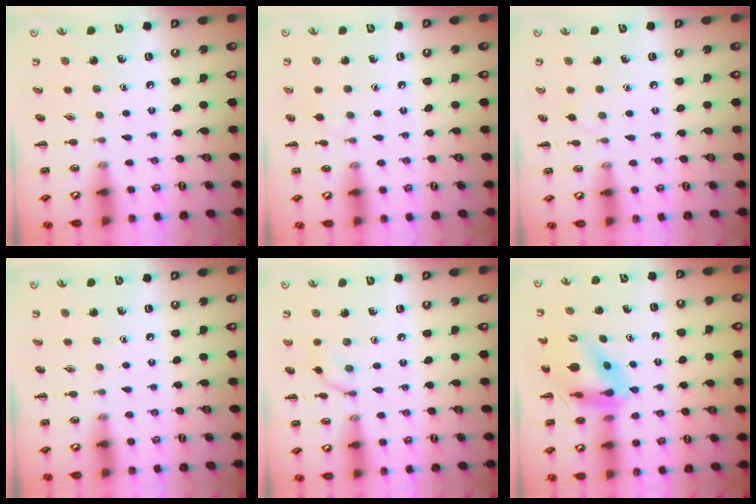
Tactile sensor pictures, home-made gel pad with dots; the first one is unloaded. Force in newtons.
{"total": 4.7, "press": 4.4, "slide": 1.6}
{"total": 2.8, "press": 2.6, "slide": 1.1}
{"total": 0.0}
{"total": 5.9, "press": 5.8, "slide": 1.1}
{"total": 9.3, "press": 8.9, "slide": 2.8}